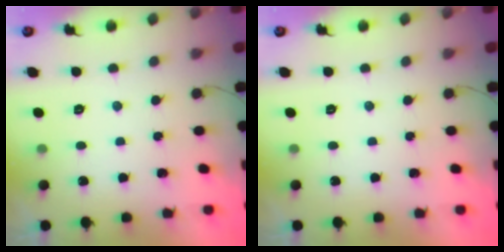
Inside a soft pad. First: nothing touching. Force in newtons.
{"total": 0.0}